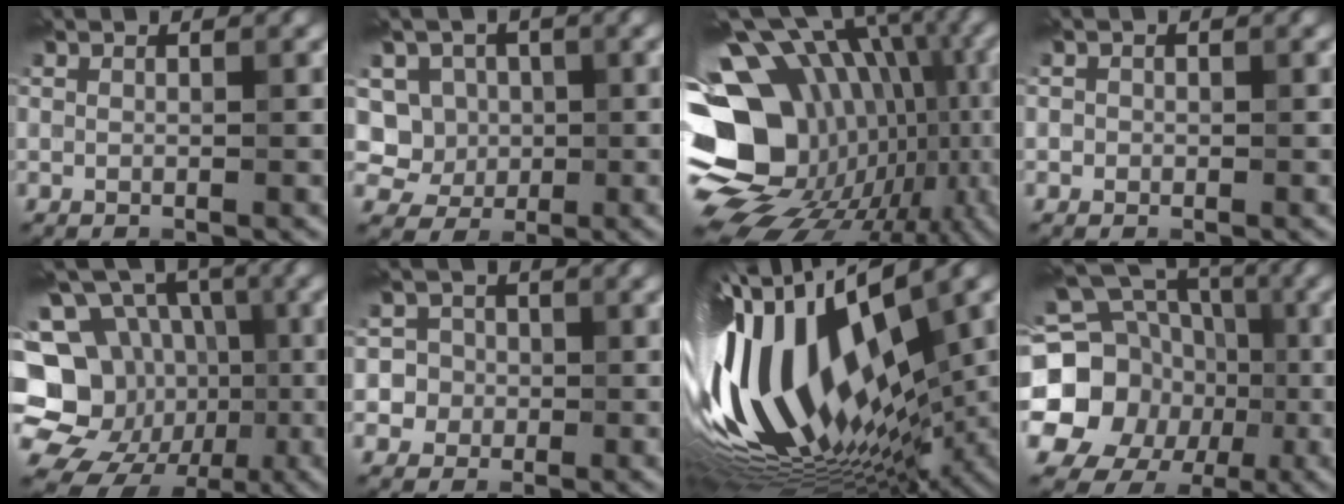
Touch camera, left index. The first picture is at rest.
{"total": 6.4, "force": [0.6, 6.0, 2.1], "torque": [-0.037, 0.026, -0.002]}
{"total": 19.3, "force": [-4.2, 14.6, 11.9], "torque": [-0.185, 0.024, -0.044]}
{"total": 0.7, "force": [-0.1, 0.7, 0.1], "torque": [0.004, -0.003, -0.006]}
{"total": 17.2, "force": [-2.9, 15.2, 7.5], "torque": [-0.162, 0.015, -0.053]}
{"total": 4.8, "force": [-0.3, 4.7, 0.8], "torque": [0.007, 0.023, -0.020]}
{"total": 18.4, "force": [0.3, 7.5, 16.8], "torque": [-0.320, -0.002, 0.000]}
{"total": 21.0, "force": [-1.6, 19.2, 8.4], "torque": [-0.200, 0.004, -0.055]}